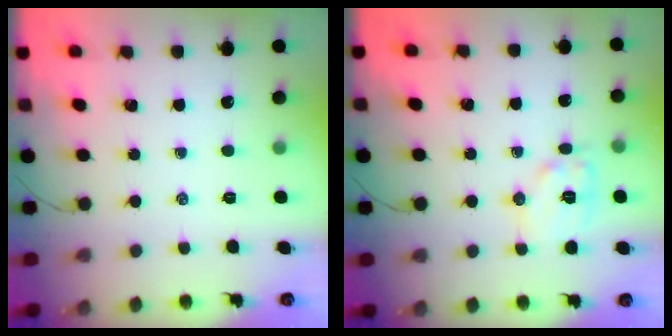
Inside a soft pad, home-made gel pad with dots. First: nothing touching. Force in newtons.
{"total": 9.8, "press": 9.8, "slide": 0.4}